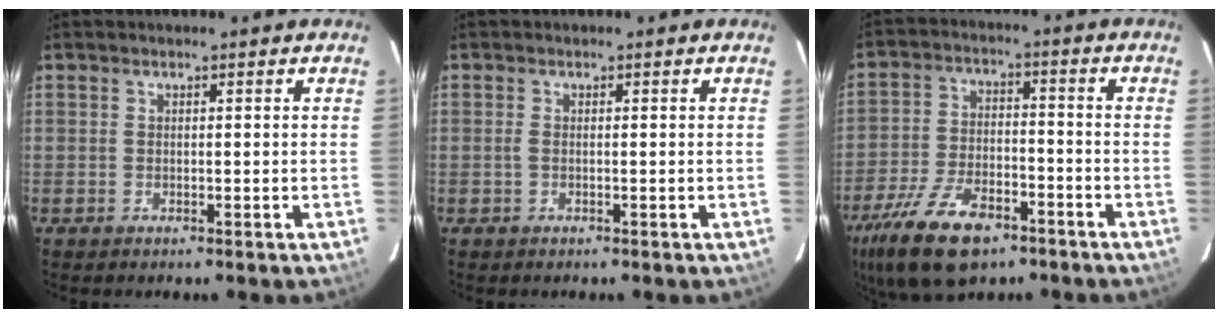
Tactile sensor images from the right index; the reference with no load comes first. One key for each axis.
{"total": 0.8, "fx": -0.1, "fy": 0.1, "fz": 0.8, "tx": -0.017, "ty": 0.001, "tz": -0.003}
{"total": 16.0, "fx": -10.3, "fy": 7.6, "fz": 9.7, "tx": -0.216, "ty": -0.021, "tz": -0.180}